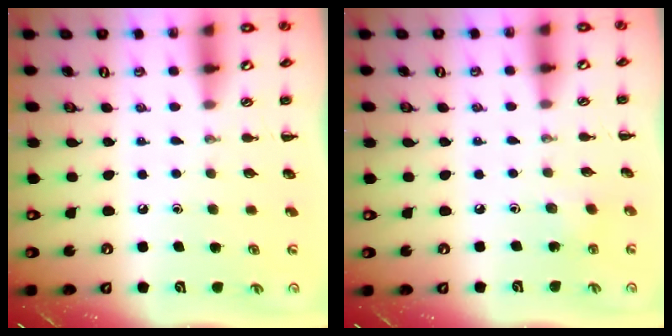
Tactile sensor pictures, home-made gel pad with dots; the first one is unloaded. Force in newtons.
{"total": 2.2, "press": 2.1, "slide": 0.7}